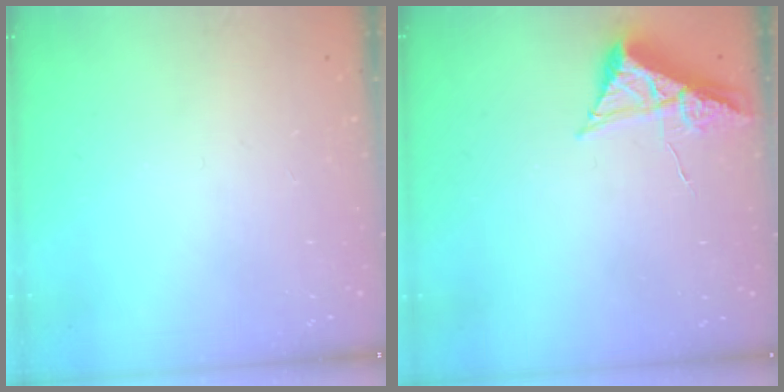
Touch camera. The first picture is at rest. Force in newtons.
{"total": 7.9, "press": 7.9, "slide": 0.8}